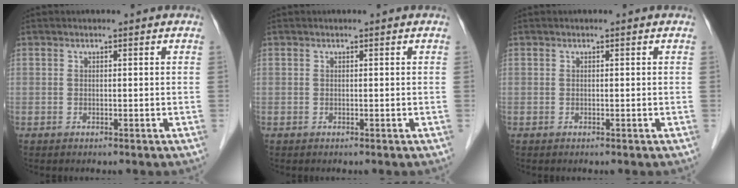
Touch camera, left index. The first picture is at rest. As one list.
[{"total": 0.0}, {"total": 0.0}]